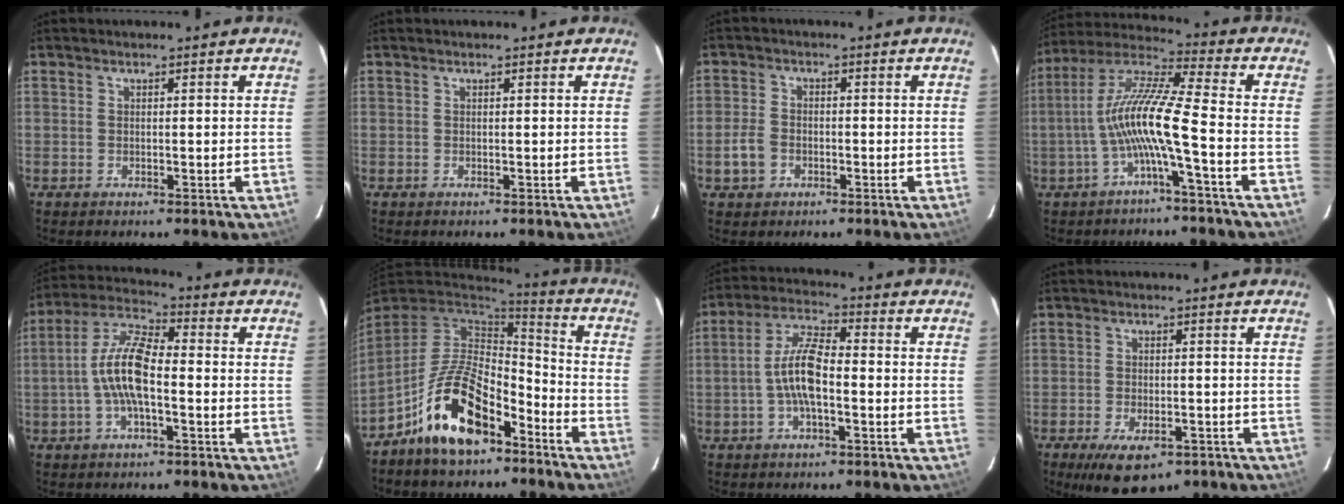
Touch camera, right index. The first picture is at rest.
{"total": 0.0}
{"total": 4.4, "force": [-1.8, 3.5, 1.9], "torque": [-0.050, 0.009, -0.030]}
{"total": 11.8, "force": [-3.6, 0.1, 11.3], "torque": [-0.227, 0.014, -0.070]}
{"total": 10.6, "force": [-2.0, 3.5, 9.7], "torque": [-0.208, 0.012, -0.042]}
{"total": 16.3, "force": [-9.7, 7.4, 10.8], "torque": [-0.213, 0.010, -0.171]}
{"total": 8.7, "force": [-2.0, 2.8, 8.0], "torque": [-0.165, 0.012, -0.039]}
{"total": 10.0, "force": [-6.3, 4.5, 6.3], "torque": [-0.127, -0.022, -0.093]}